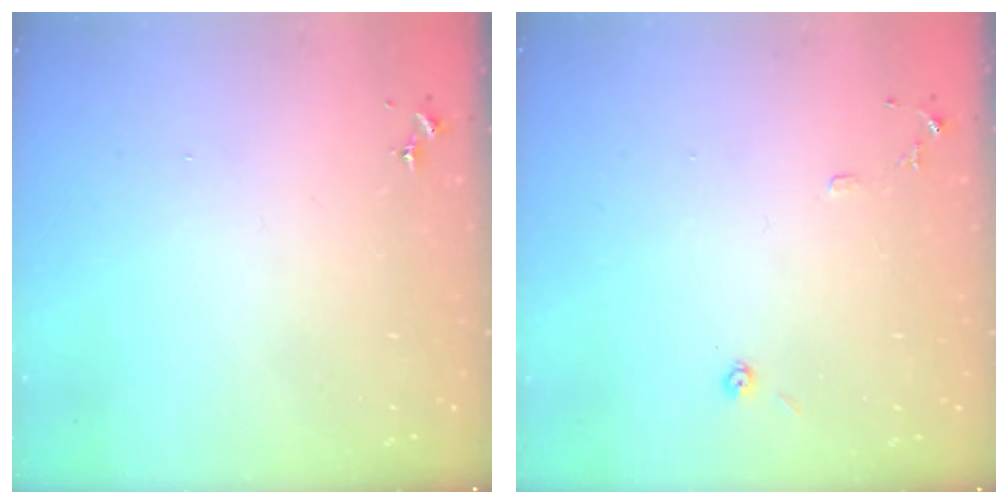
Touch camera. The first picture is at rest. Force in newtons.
{"total": 6.0, "press": 5.9, "slide": 0.8}